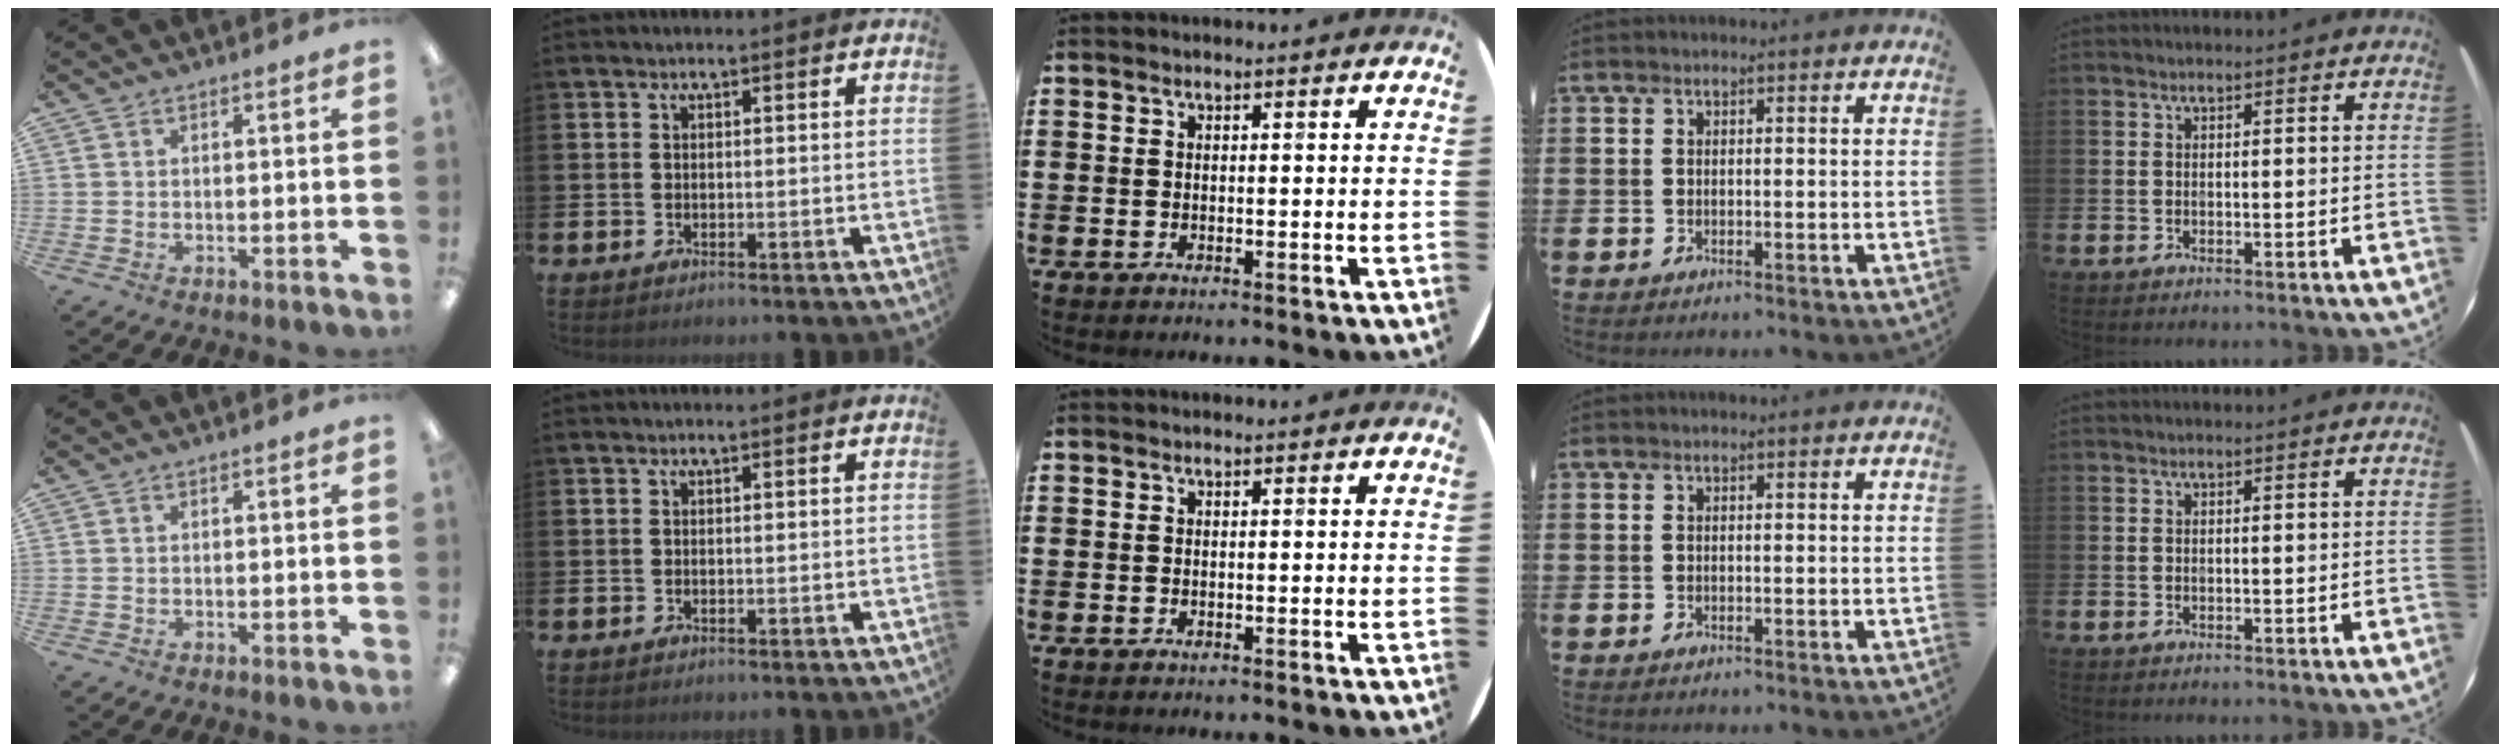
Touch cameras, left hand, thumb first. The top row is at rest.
{}